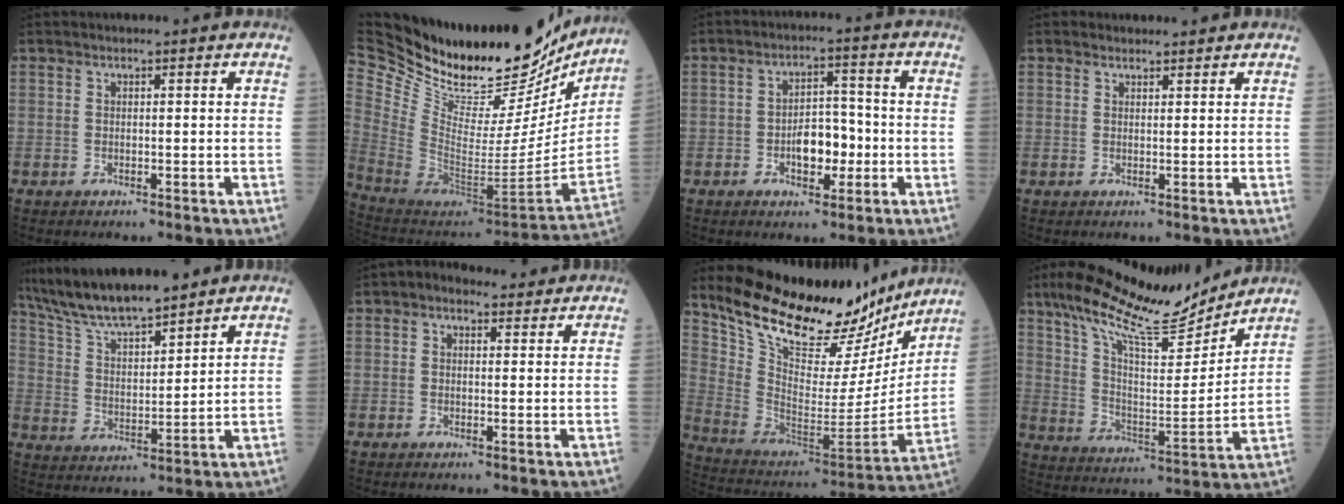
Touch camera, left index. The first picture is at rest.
{"total": 35.8, "force": [29.6, 10.3, 17.2], "torque": [-0.318, -0.054, 0.448]}
{"total": 6.0, "force": [-1.9, 3.2, 4.7], "torque": [-0.075, 0.011, -0.031]}
{"total": 2.1, "force": [1.8, 0.9, -0.1], "torque": [0.004, 0.006, 0.025]}
{"total": 14.3, "force": [12.6, 2.1, 6.5], "torque": [-0.122, 0.006, 0.232]}
{"total": 3.6, "force": [2.4, 2.2, 1.6], "torque": [-0.028, 0.025, 0.036]}
{"total": 24.0, "force": [20.5, 7.2, 10.1], "torque": [-0.164, -0.036, 0.317]}
{"total": 17.0, "force": [14.3, 2.5, 8.9], "torque": [-0.162, 0.001, 0.243]}